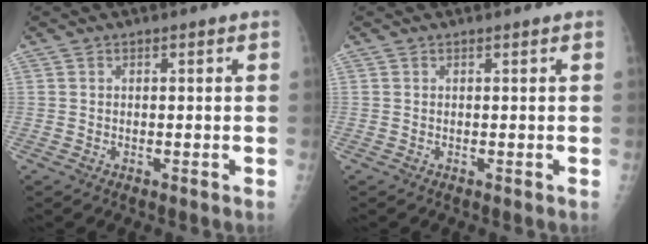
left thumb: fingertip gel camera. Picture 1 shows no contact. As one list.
[{"total": 0.0}]